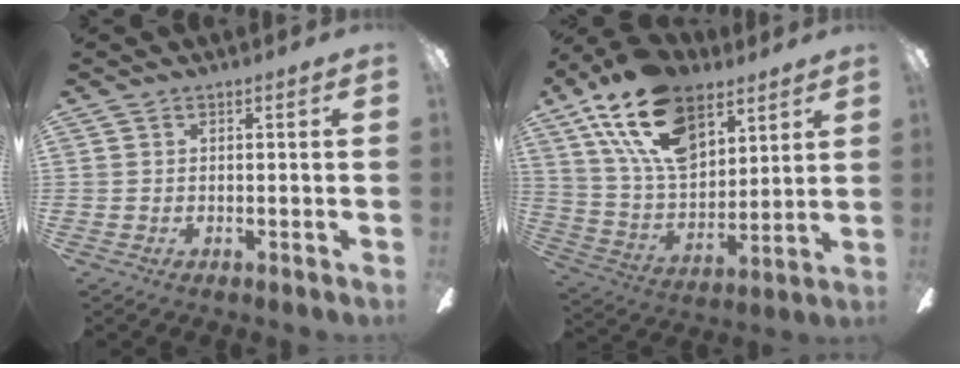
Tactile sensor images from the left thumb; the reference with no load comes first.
{"total": 21.6, "force": [12.7, 12.0, 12.8], "torque": [-0.254, -0.050, 0.231]}